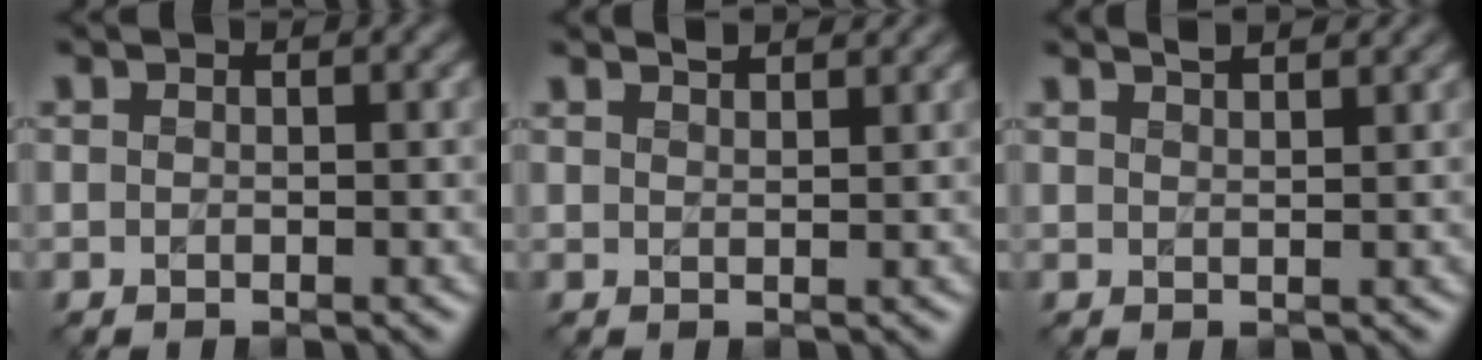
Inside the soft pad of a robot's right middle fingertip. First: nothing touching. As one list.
[{"total": 2.0, "force": [1.8, 0.4, 0.8], "torque": [-0.002, 0.004, 0.017]}, {"total": 2.4, "force": [2.0, 0.7, 1.2], "torque": [0.001, 0.009, 0.014]}]